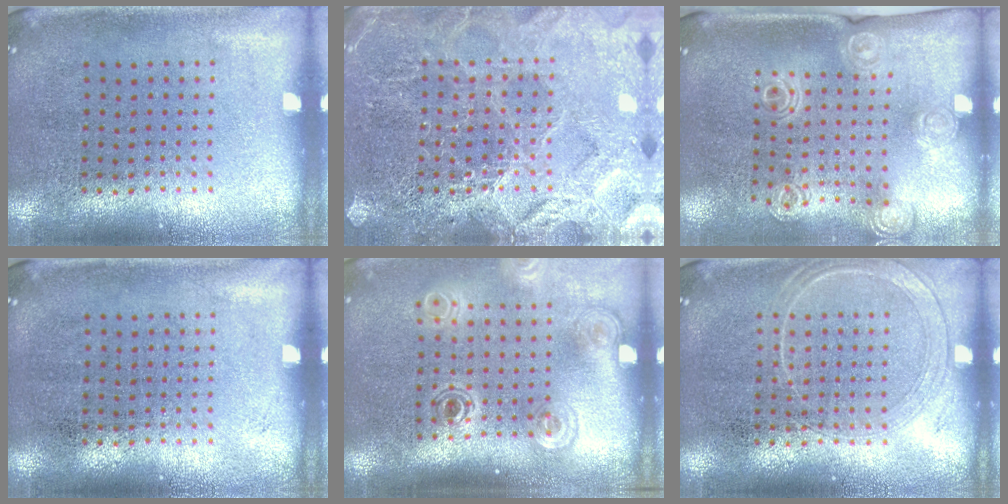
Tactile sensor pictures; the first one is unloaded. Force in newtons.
{"total": 6.1, "press": 6.0, "slide": 0.9}
{"total": 1.4, "press": 1.4, "slide": 0.4}
{"total": 0.0}
{"total": 1.8, "press": 1.2, "slide": 1.3}
{"total": 1.6, "press": 1.6, "slide": 0.2}